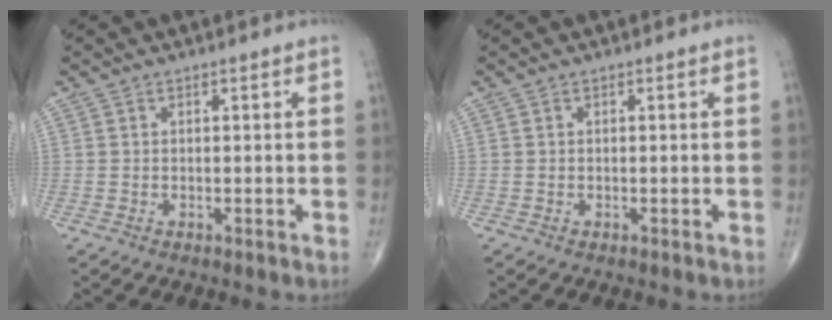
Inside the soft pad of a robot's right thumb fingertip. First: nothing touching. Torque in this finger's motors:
{"motor_torque": [0.02, 0.01, 0.10, 0.02, 0.01]}